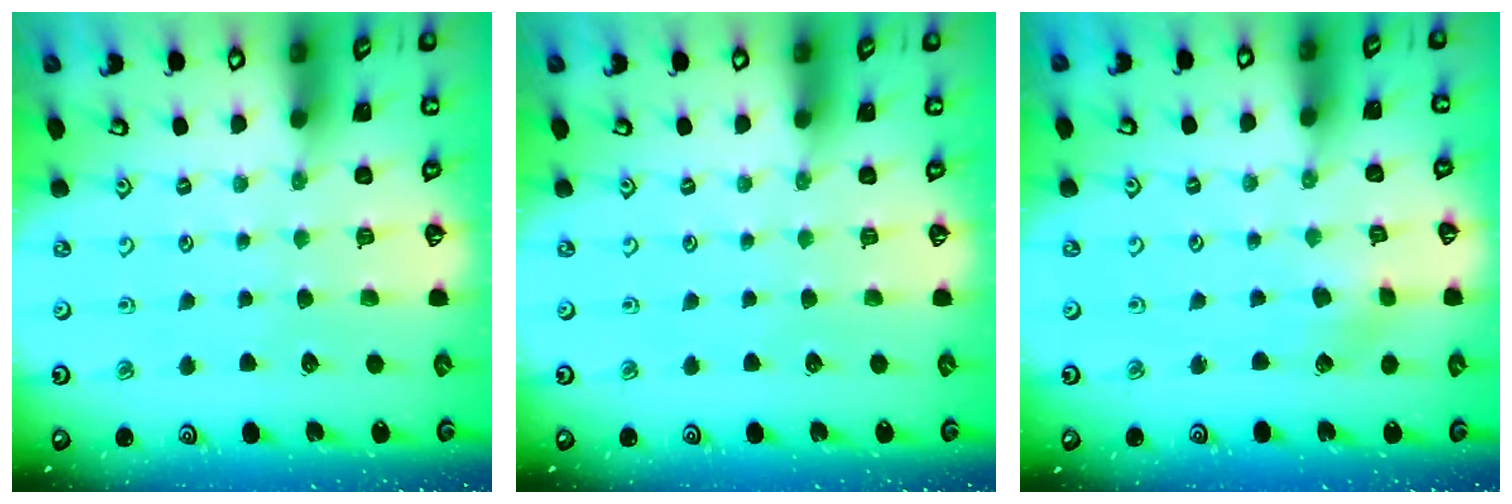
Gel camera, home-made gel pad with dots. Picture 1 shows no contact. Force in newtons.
{"total": 0.0}
{"total": 2.6, "press": 2.6, "slide": 0.3}